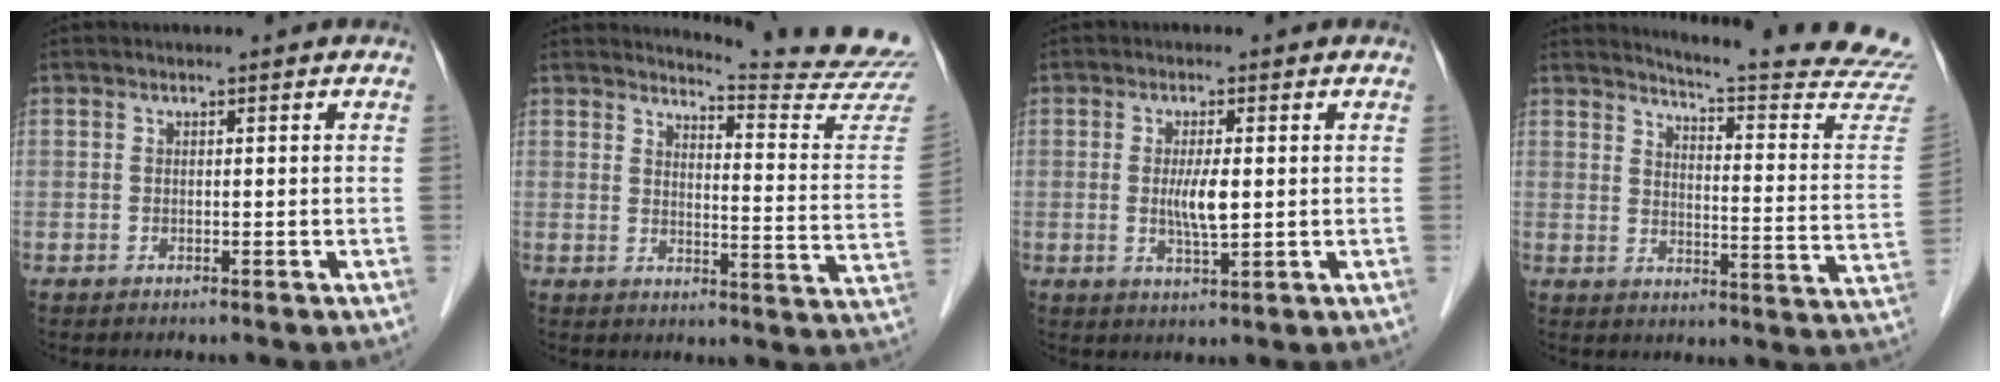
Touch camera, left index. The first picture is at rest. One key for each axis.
{"total": 14.4, "fx": 14.2, "fy": -1.8, "fz": 0.8, "tx": -0.010, "ty": -0.133, "tz": 0.151}
{"total": 4.0, "fx": 0.1, "fy": 0.7, "fz": 3.9, "tx": -0.076, "ty": -0.007, "tz": 0.004}
{"total": 20.2, "fx": 19.6, "fy": -1.1, "fz": 4.9, "tx": -0.070, "ty": -0.145, "tz": 0.220}